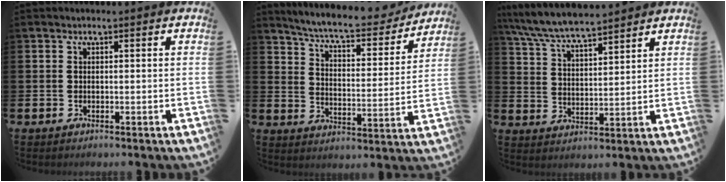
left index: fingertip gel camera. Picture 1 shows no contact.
{"total": 7.1, "force": [6.7, 0.7, 2.3], "torque": [-0.072, -0.052, 0.111]}
{"total": 6.6, "force": [6.4, 0.4, 1.6], "torque": [-0.061, -0.034, 0.115]}